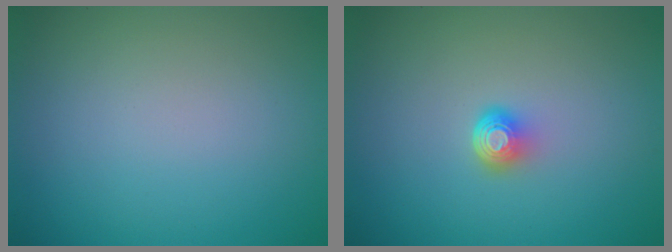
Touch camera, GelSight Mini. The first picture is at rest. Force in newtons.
{"total": 2.0, "press": 1.3, "slide": 1.6}